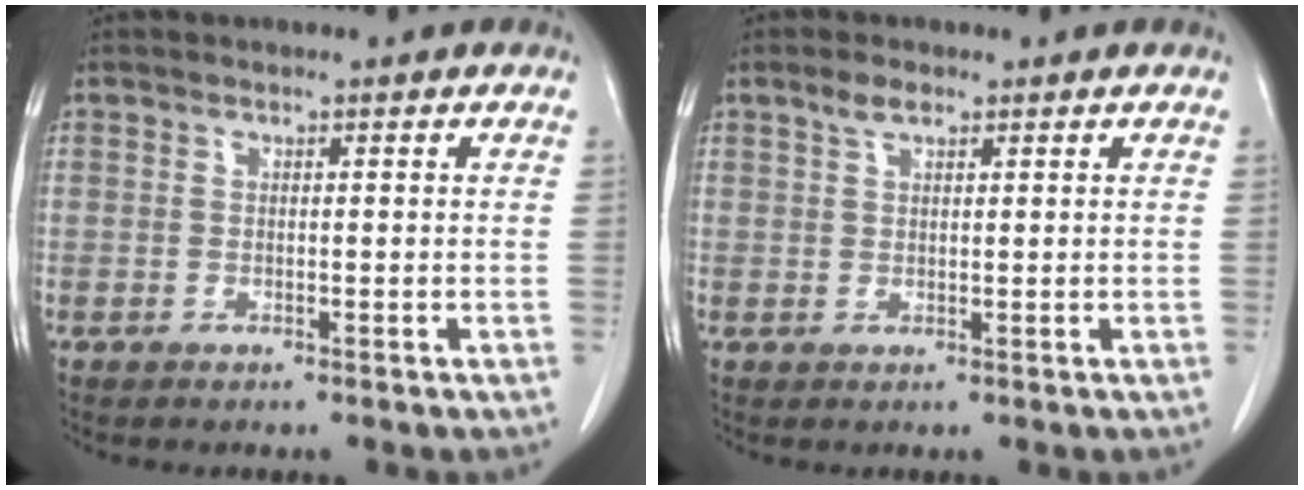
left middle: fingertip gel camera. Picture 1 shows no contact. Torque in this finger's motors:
{"motor_torque": [0.30, -0.26, 0.00, 0.00]}